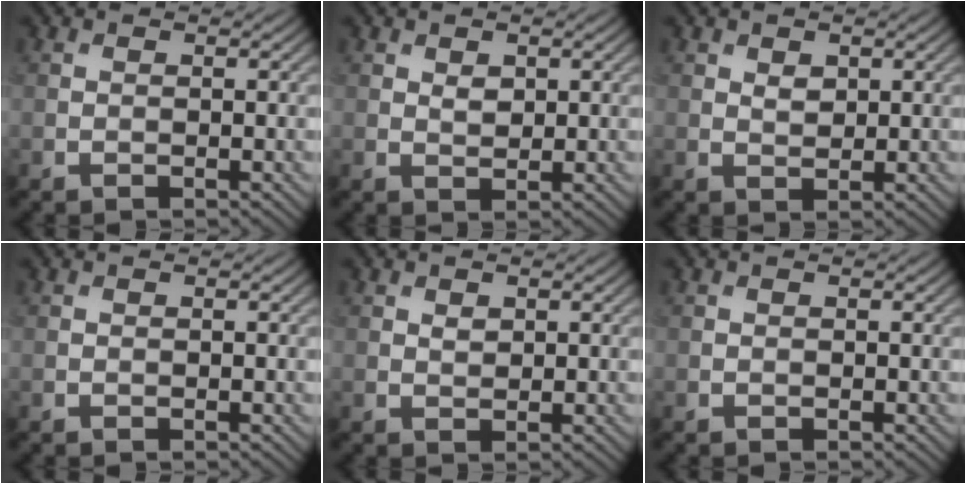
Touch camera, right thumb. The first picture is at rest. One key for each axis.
{"total": 1.4, "fx": 0.7, "fy": 0.9, "fz": 0.9, "tx": -0.018, "ty": -0.003, "tz": 0.015}
{"total": 1.5, "fx": 0.7, "fy": 0.9, "fz": 0.9, "tx": -0.017, "ty": -0.003, "tz": 0.016}
{"total": 0.0}
{"total": 1.0, "fx": 0.5, "fy": 0.7, "fz": 0.6, "tx": -0.012, "ty": -0.003, "tz": 0.012}
{"total": 0.0}